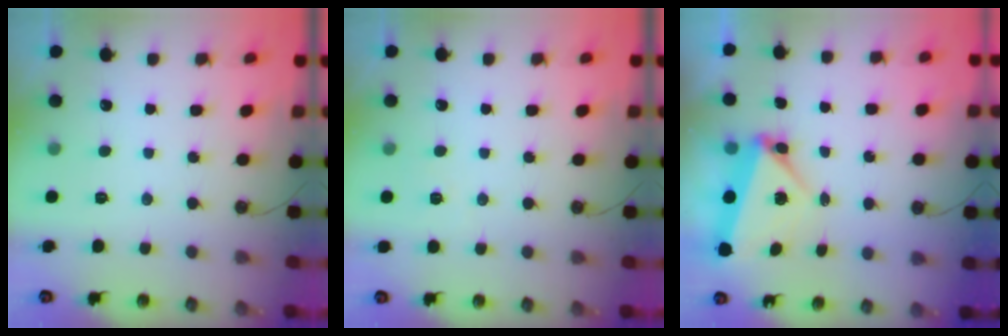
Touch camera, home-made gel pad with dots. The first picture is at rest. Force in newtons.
{"total": 4.2, "press": 4.1, "slide": 0.5}
{"total": 5.6, "press": 5.2, "slide": 1.9}